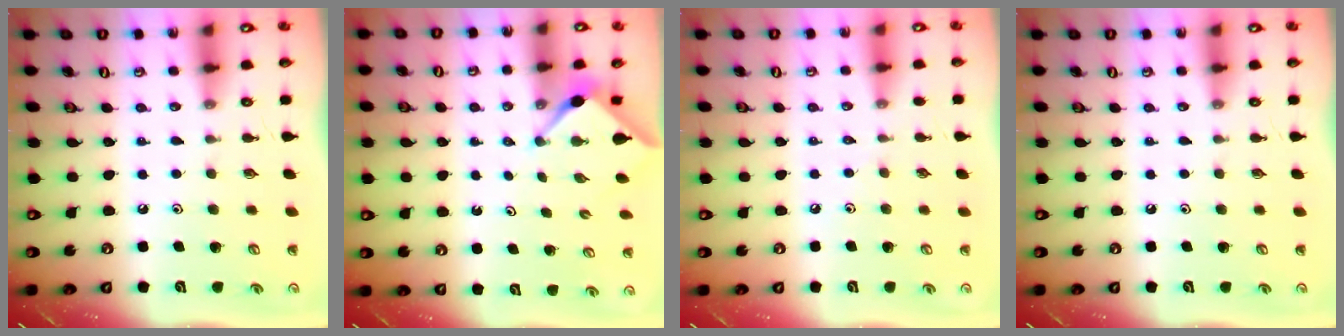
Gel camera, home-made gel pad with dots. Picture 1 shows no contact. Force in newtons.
{"total": 2.9, "press": 2.9, "slide": 0.4}
{"total": 3.3, "press": 3.2, "slide": 0.4}
{"total": 0.0}